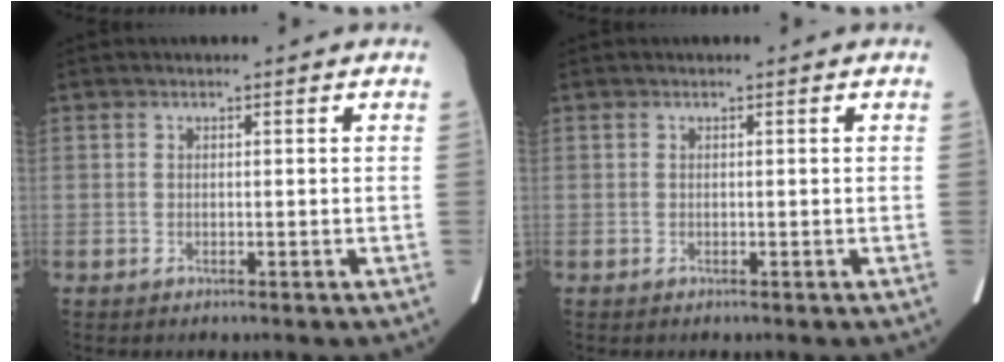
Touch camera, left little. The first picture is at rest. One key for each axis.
{"total": 0.0}